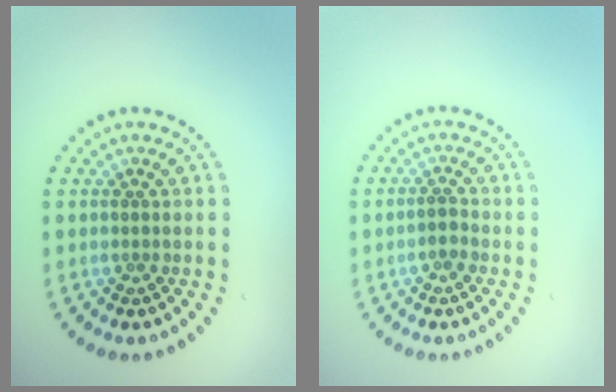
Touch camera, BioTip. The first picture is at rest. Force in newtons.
{"total": 0.9, "press": 0.6, "slide": 0.6}